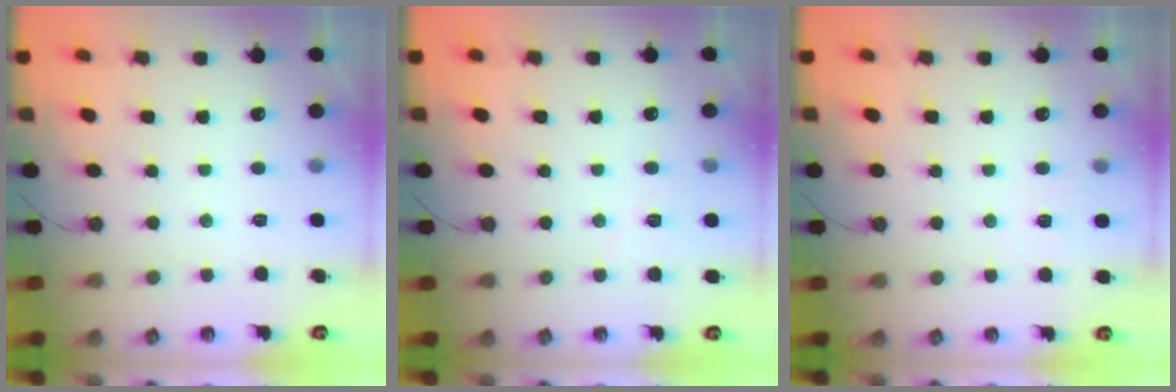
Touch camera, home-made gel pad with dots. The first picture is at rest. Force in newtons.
{"total": 2.6, "press": 2.3, "slide": 1.2}
{"total": 2.9, "press": 2.9, "slide": 0.2}